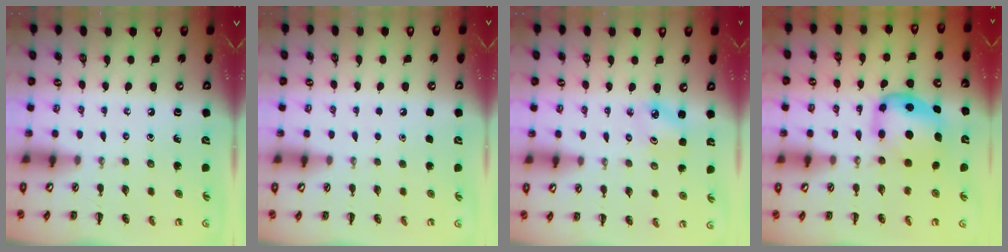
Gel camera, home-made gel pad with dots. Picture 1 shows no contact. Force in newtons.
{"total": 1.6, "press": 1.5, "slide": 0.1}
{"total": 2.8, "press": 2.7, "slide": 0.4}
{"total": 6.1, "press": 6.0, "slide": 1.0}